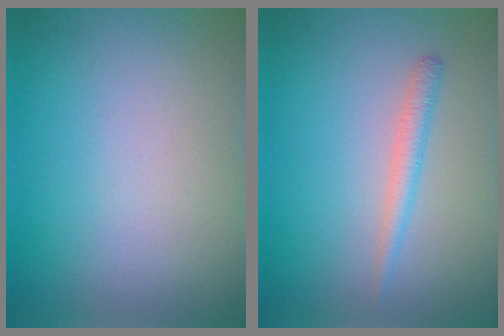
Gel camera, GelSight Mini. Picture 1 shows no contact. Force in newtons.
{"total": 1.7, "press": 1.7, "slide": 0.0}